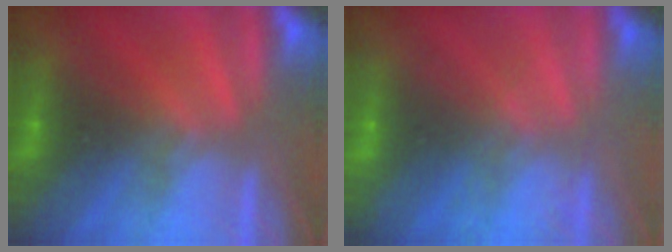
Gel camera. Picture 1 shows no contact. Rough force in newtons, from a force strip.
{"total": 2.1}